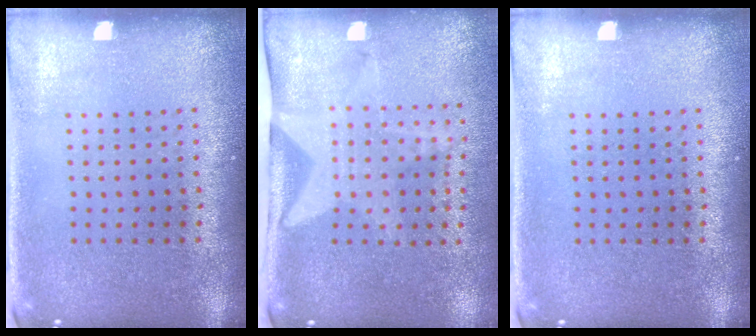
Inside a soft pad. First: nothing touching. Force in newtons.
{"total": 1.9, "press": 1.5, "slide": 1.1}
{"total": 0.0}